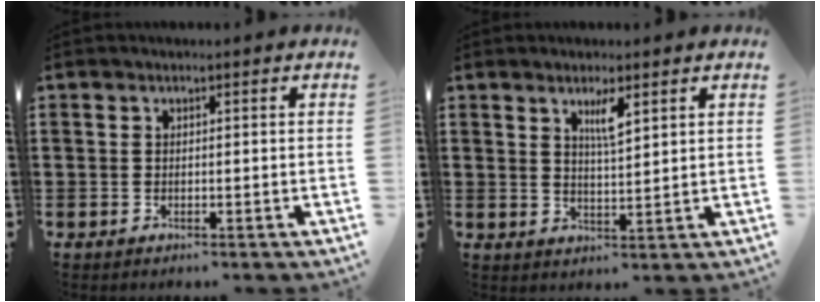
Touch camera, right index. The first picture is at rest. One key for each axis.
{"total": 3.6, "fx": 2.0, "fy": 0.7, "fz": 2.9, "tx": -0.053, "ty": 0.001, "tz": 0.031}